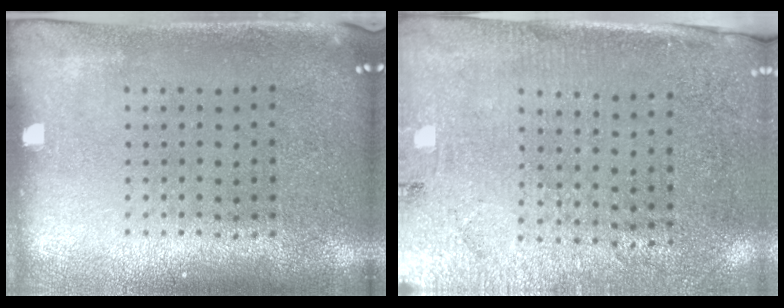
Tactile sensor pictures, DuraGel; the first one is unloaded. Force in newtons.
{"total": 2.7, "press": 2.4, "slide": 1.3}